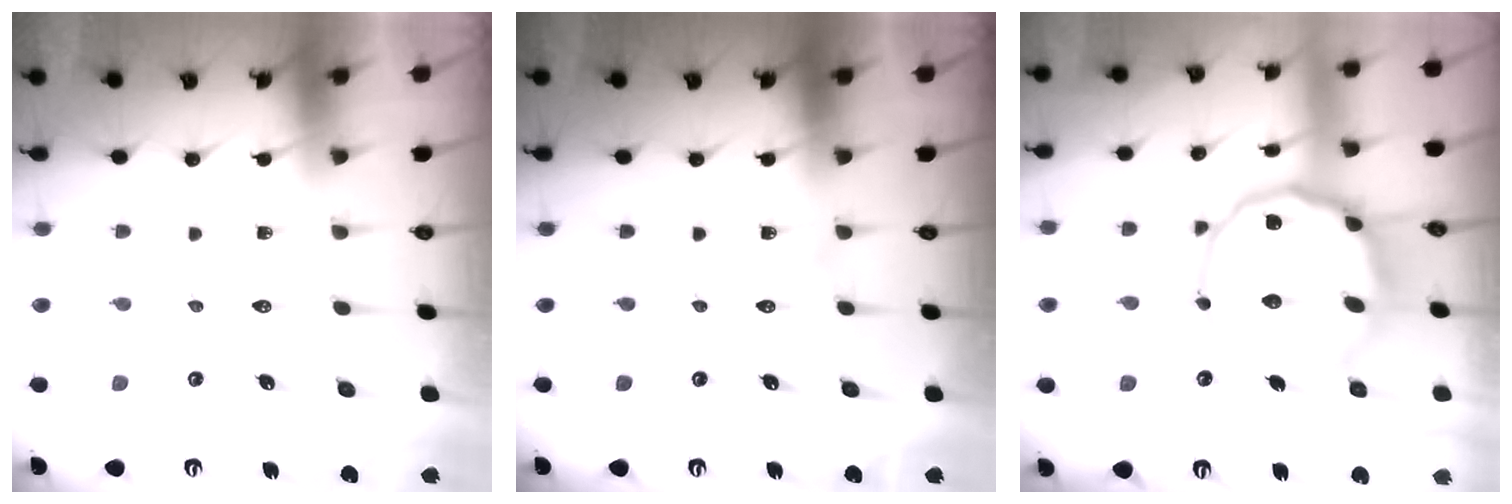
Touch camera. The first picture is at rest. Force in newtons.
{"total": 0.0}
{"total": 17.1, "press": 17.0, "slide": 1.3}